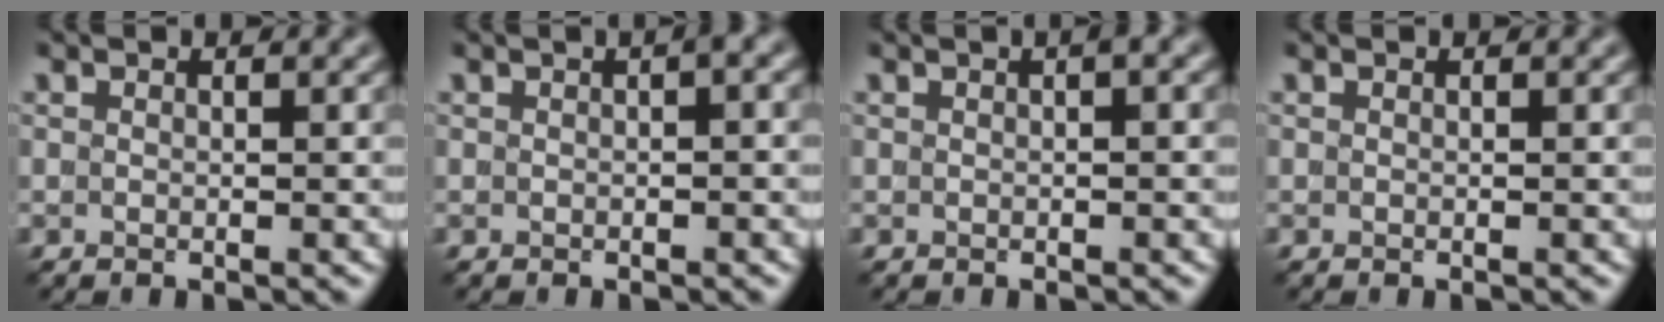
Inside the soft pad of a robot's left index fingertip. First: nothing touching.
{"total": 1.3, "force": [0.2, 0.1, 1.3], "torque": [-0.017, 0.007, 0.004]}
{"total": 0.9, "force": [0.2, 0.1, 0.9], "torque": [-0.014, 0.008, 0.004]}
{"total": 0.0}